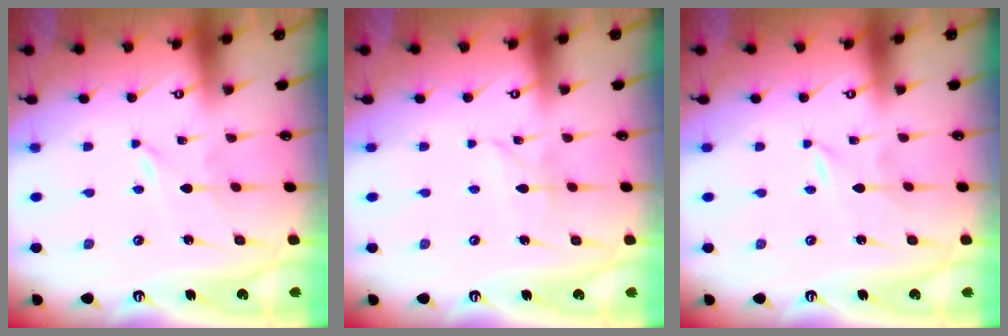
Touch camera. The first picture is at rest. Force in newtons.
{"total": 2.7, "press": 2.7, "slide": 0.3}
{"total": 0.0}